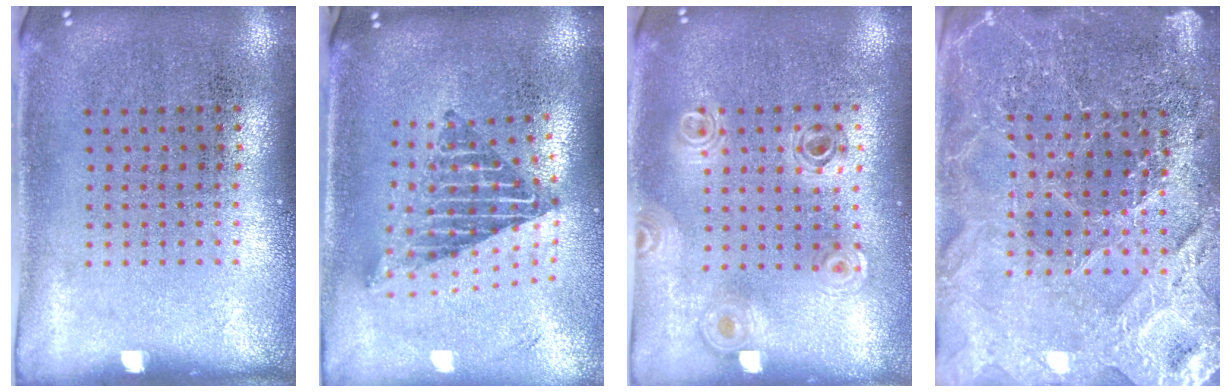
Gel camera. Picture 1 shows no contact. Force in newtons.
{"total": 2.2, "press": 1.6, "slide": 1.5}
{"total": 0.9, "press": 0.9, "slide": 0.1}
{"total": 4.3, "press": 4.1, "slide": 1.4}